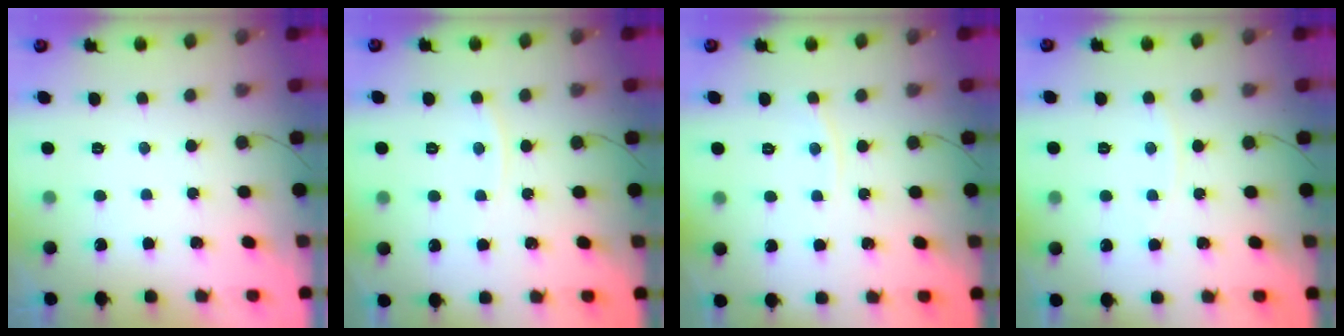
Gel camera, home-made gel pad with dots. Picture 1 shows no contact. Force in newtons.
{"total": 2.8, "press": 2.7, "slide": 0.4}
{"total": 3.3, "press": 3.2, "slide": 0.6}
{"total": 2.6, "press": 2.6, "slide": 0.3}